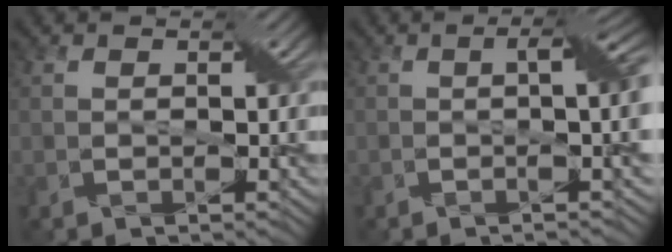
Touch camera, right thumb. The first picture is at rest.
{"total": 6.7, "force": [-0.1, 1.5, 6.5], "torque": [-0.084, 0.009, -0.007]}